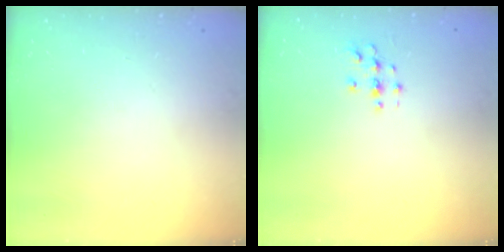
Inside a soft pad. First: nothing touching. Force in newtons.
{"total": 2.8, "press": 2.8, "slide": 0.3}